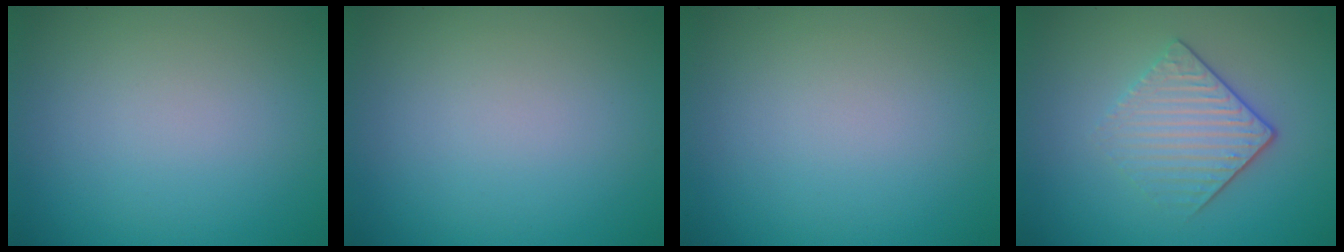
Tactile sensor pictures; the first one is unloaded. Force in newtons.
{"total": 0.0}
{"total": 0.0}
{"total": 3.9, "press": 3.1, "slide": 2.3}